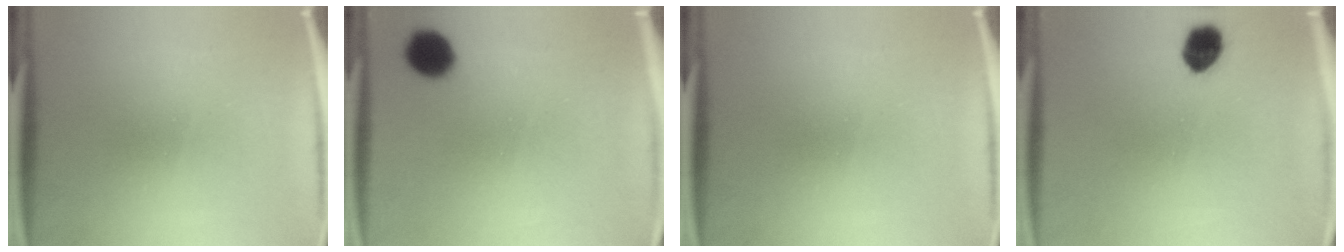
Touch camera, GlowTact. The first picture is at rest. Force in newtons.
{"total": 6.7}
{"total": 0.0}
{"total": 6.2}